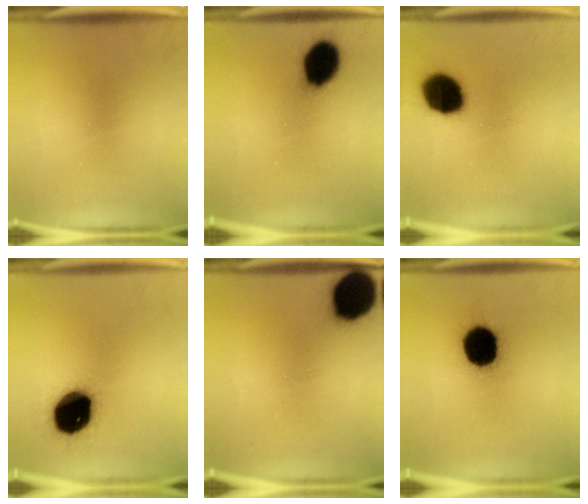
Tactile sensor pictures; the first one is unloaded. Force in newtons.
{"total": 13.2}
{"total": 14.3}
{"total": 20.1}
{"total": 17.8}
{"total": 18.4}